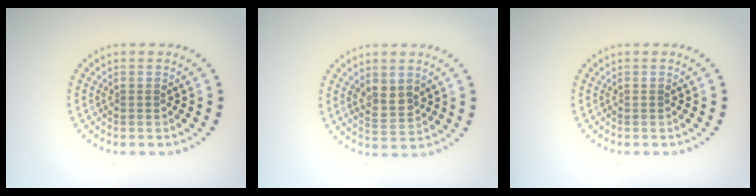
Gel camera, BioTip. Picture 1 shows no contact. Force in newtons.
{"total": 2.4, "press": 2.3, "slide": 0.9}
{"total": 0.0}